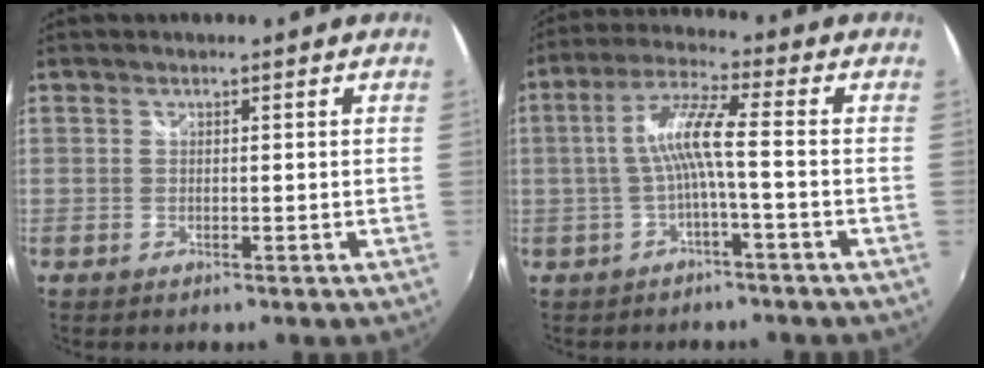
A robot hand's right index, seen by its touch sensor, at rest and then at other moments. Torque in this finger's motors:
{"motor_torque": [1.26, -0.09, 0.73, 0.20]}